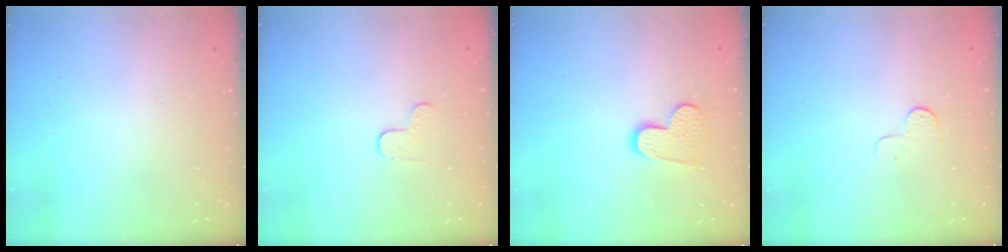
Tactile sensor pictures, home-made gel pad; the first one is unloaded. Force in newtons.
{"total": 3.5, "press": 3.5, "slide": 0.4}
{"total": 9.9, "press": 9.8, "slide": 0.7}
{"total": 4.0, "press": 4.0, "slide": 0.5}